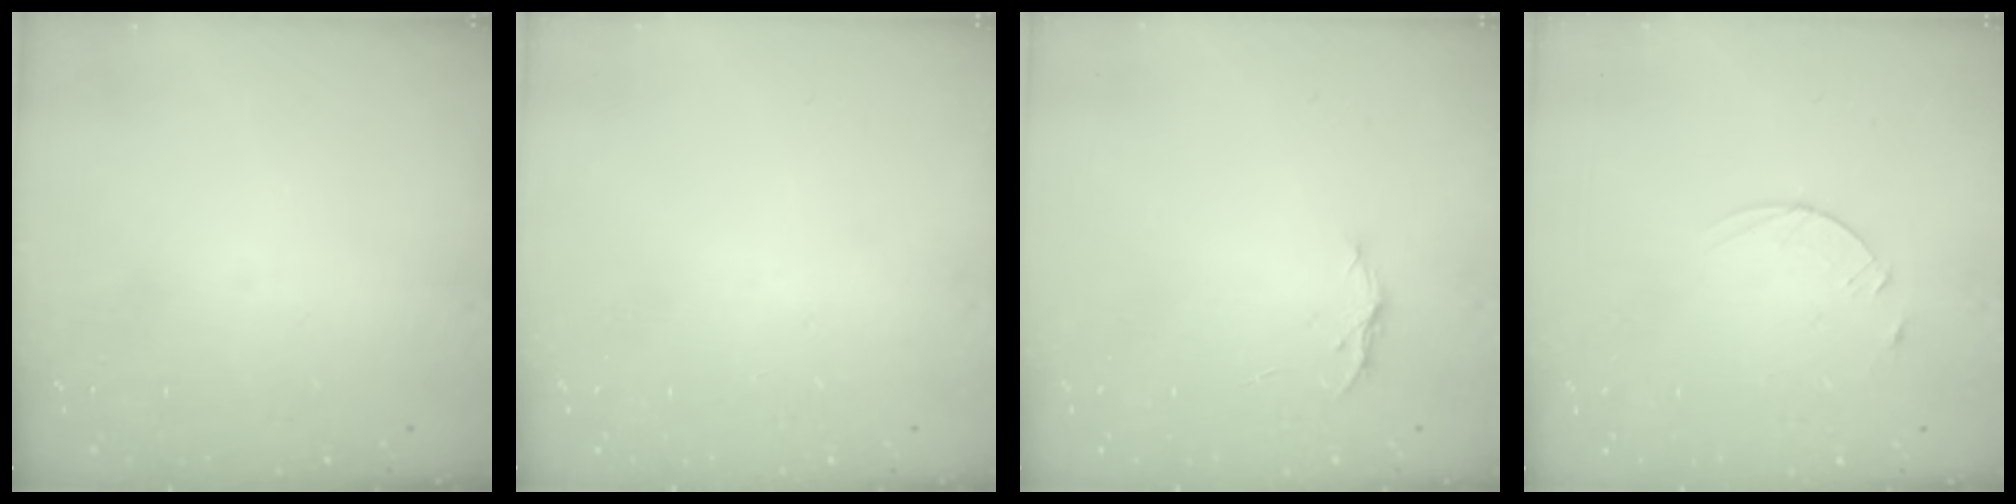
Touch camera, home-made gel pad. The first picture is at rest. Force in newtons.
{"total": 0.0}
{"total": 4.0, "press": 4.0, "slide": 0.4}
{"total": 3.6, "press": 3.6, "slide": 0.5}